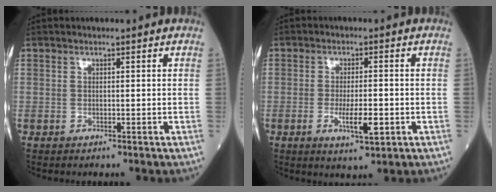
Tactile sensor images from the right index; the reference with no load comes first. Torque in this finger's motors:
{"motor_torque": [0.30, 0.19, 0.07, 0.03]}